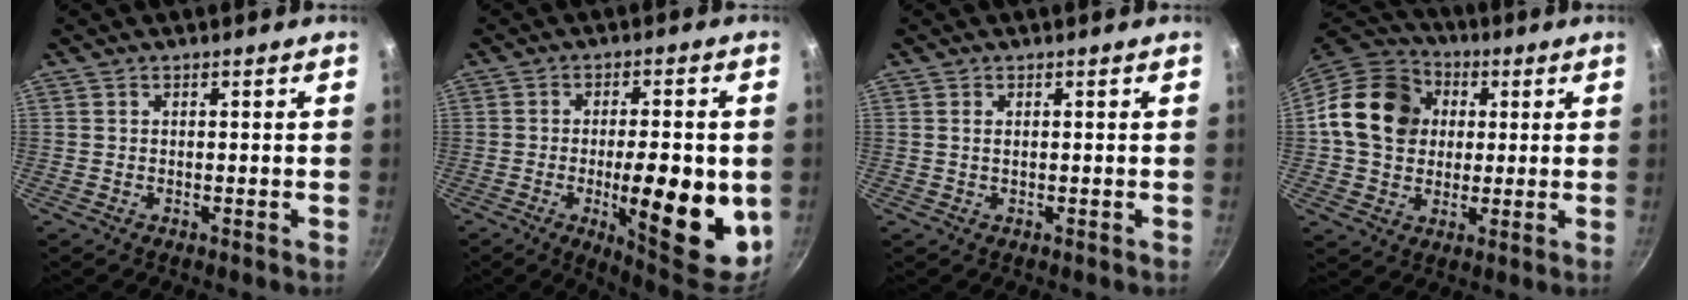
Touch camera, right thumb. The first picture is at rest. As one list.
[{"total": 18.0, "force": [-3.3, 6.0, 16.7], "torque": [-0.212, -0.001, -0.040]}, {"total": 0.8, "force": [0.2, 0.4, 0.7], "torque": [-0.014, 0.000, 0.004]}, {"total": 16.9, "force": [2.6, 13.9, 9.3], "torque": [-0.145, 0.024, 0.032]}]